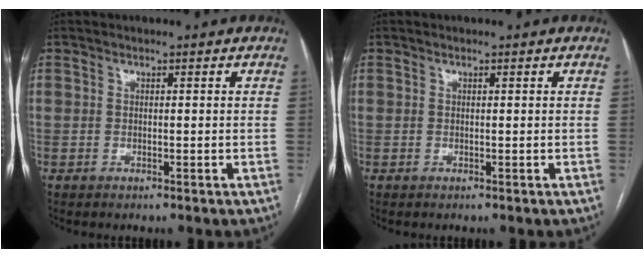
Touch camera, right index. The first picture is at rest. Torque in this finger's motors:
{"motor_torque": [0.08, 0.05, 0.04, 0.01]}